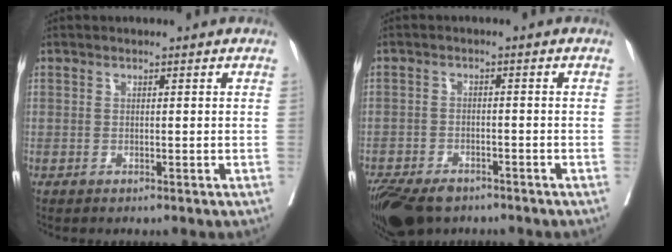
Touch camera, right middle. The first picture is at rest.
{"total": 10.5, "force": [-7.5, 5.3, 5.1], "torque": [-0.108, -0.015, -0.118]}